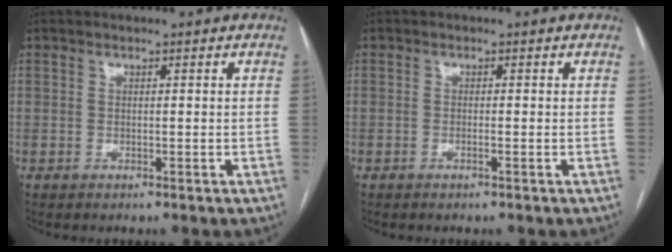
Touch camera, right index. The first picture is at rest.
{"total": 0.5, "force": [-0.3, -0.1, 0.5], "torque": [-0.009, 0.000, -0.005]}